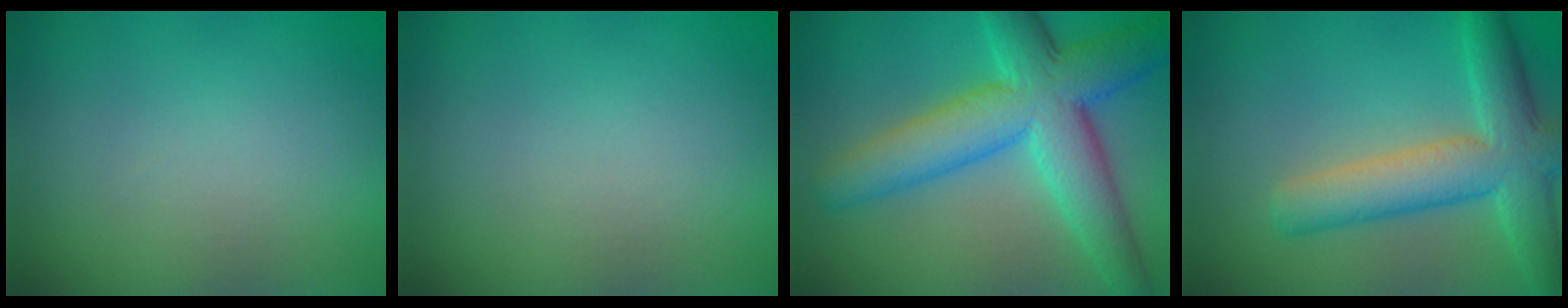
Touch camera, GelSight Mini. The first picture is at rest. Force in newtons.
{"total": 0.0}
{"total": 9.5, "press": 9.5, "slide": 0.1}
{"total": 7.1, "press": 7.1, "slide": 0.5}